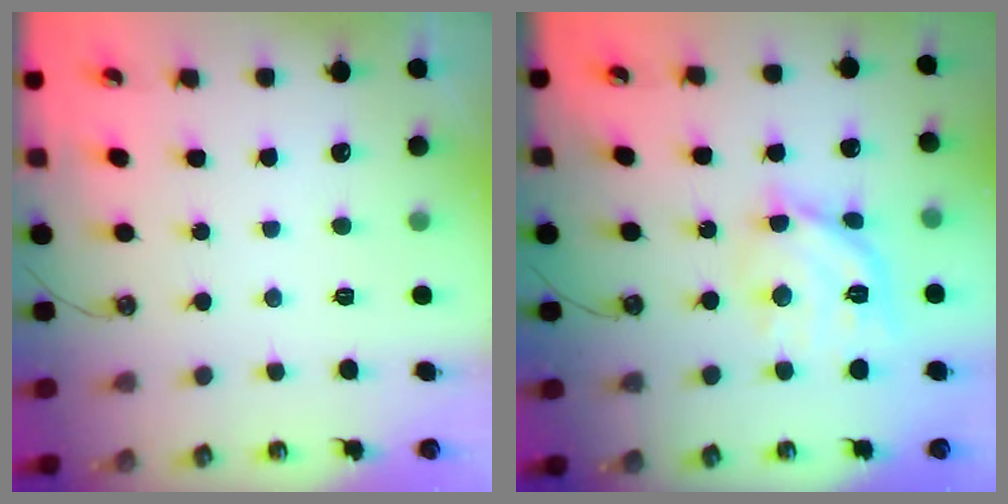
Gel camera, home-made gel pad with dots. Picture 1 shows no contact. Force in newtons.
{"total": 15.0, "press": 14.9, "slide": 1.2}